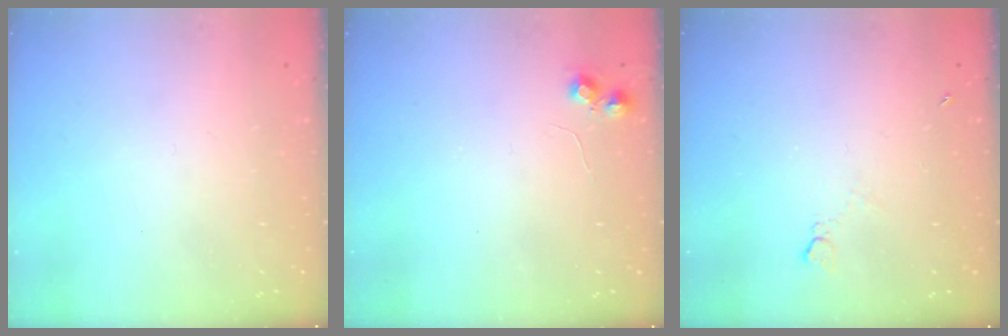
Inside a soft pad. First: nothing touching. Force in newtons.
{"total": 5.9, "press": 5.8, "slide": 0.8}
{"total": 5.0, "press": 5.0, "slide": 0.6}